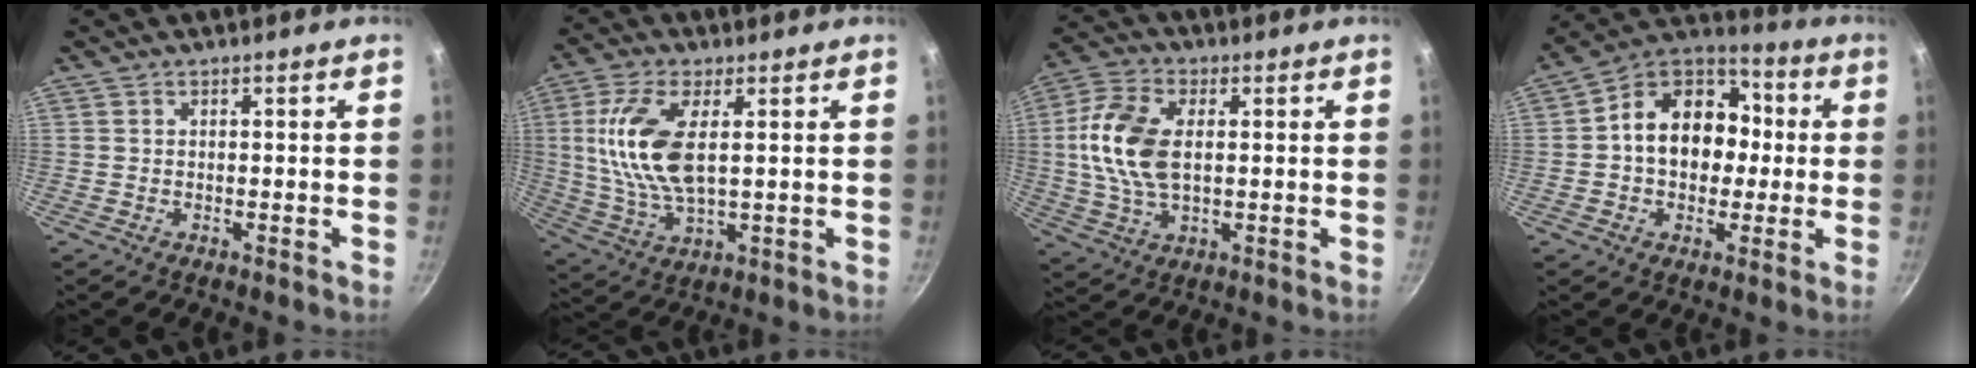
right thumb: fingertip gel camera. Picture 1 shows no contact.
{"total": 13.9, "force": [2.3, 6.1, 12.3], "torque": [-0.267, -0.008, 0.051]}
{"total": 13.3, "force": [1.2, 7.4, 10.9], "torque": [-0.230, 0.007, 0.022]}
{"total": 16.5, "force": [0.7, 12.0, 11.2], "torque": [-0.130, 0.034, 0.000]}